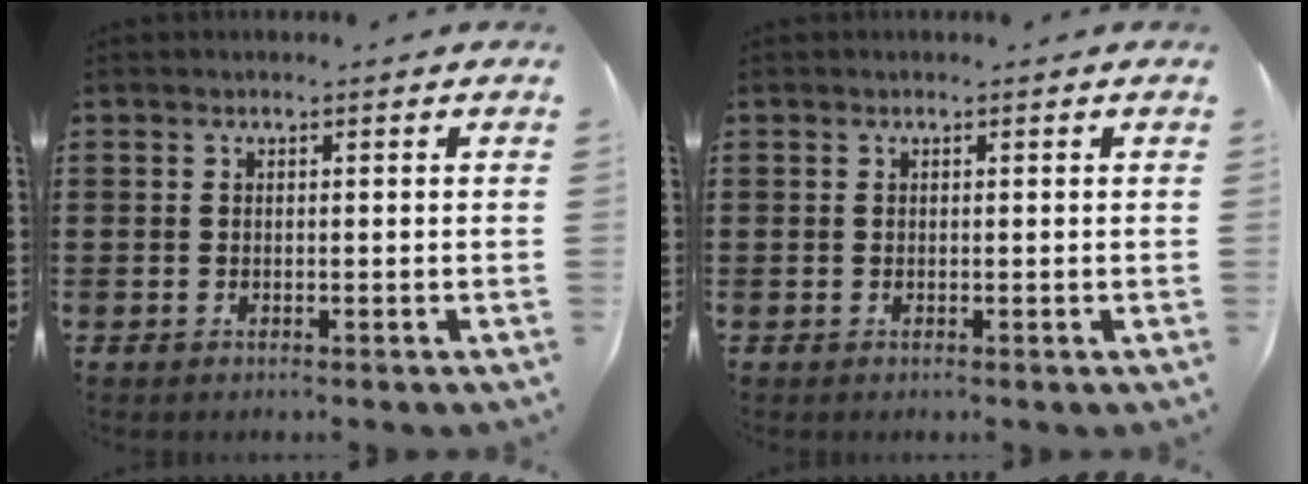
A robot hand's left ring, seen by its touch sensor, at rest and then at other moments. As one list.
[{"total": 0.0}]